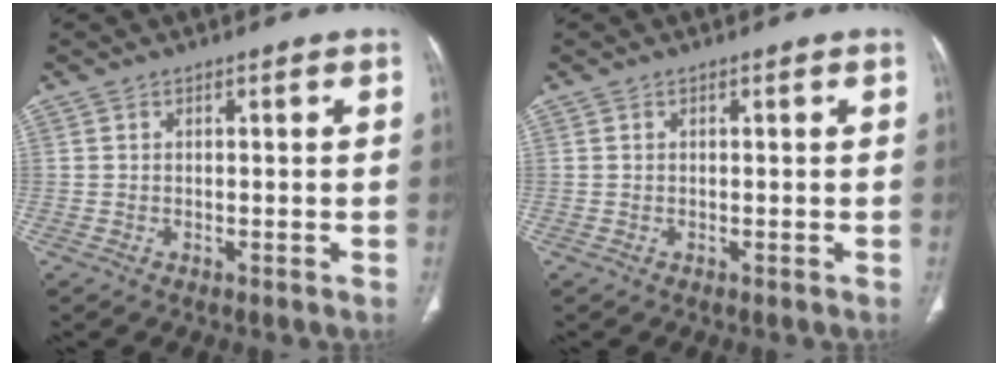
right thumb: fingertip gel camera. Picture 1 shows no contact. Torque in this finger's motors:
{"motor_torque": [0.00, 0.00, 0.00, 0.00, 0.00]}